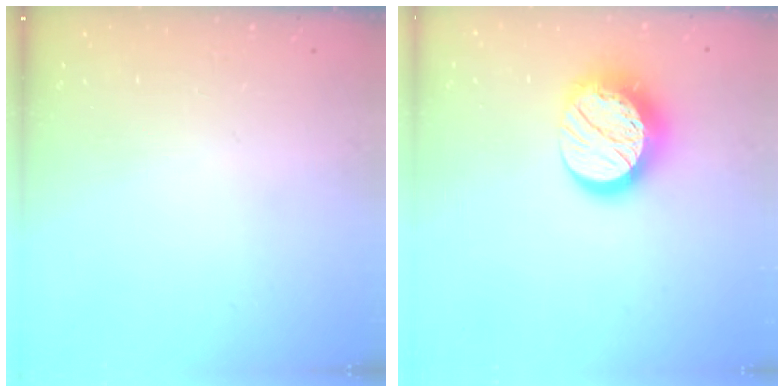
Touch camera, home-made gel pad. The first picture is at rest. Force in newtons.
{"total": 15.1, "press": 15.1, "slide": 0.8}